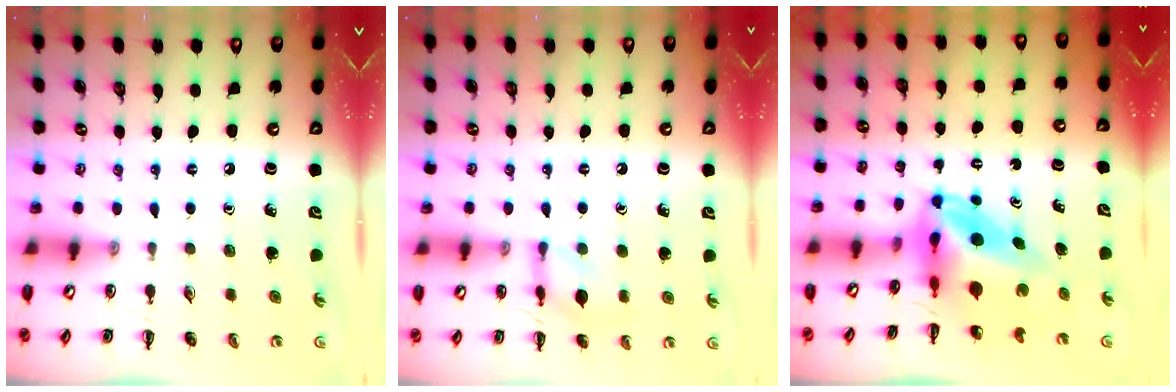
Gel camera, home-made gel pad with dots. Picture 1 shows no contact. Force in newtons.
{"total": 8.4, "press": 8.4, "slide": 0.3}
{"total": 6.7, "press": 6.4, "slide": 1.9}